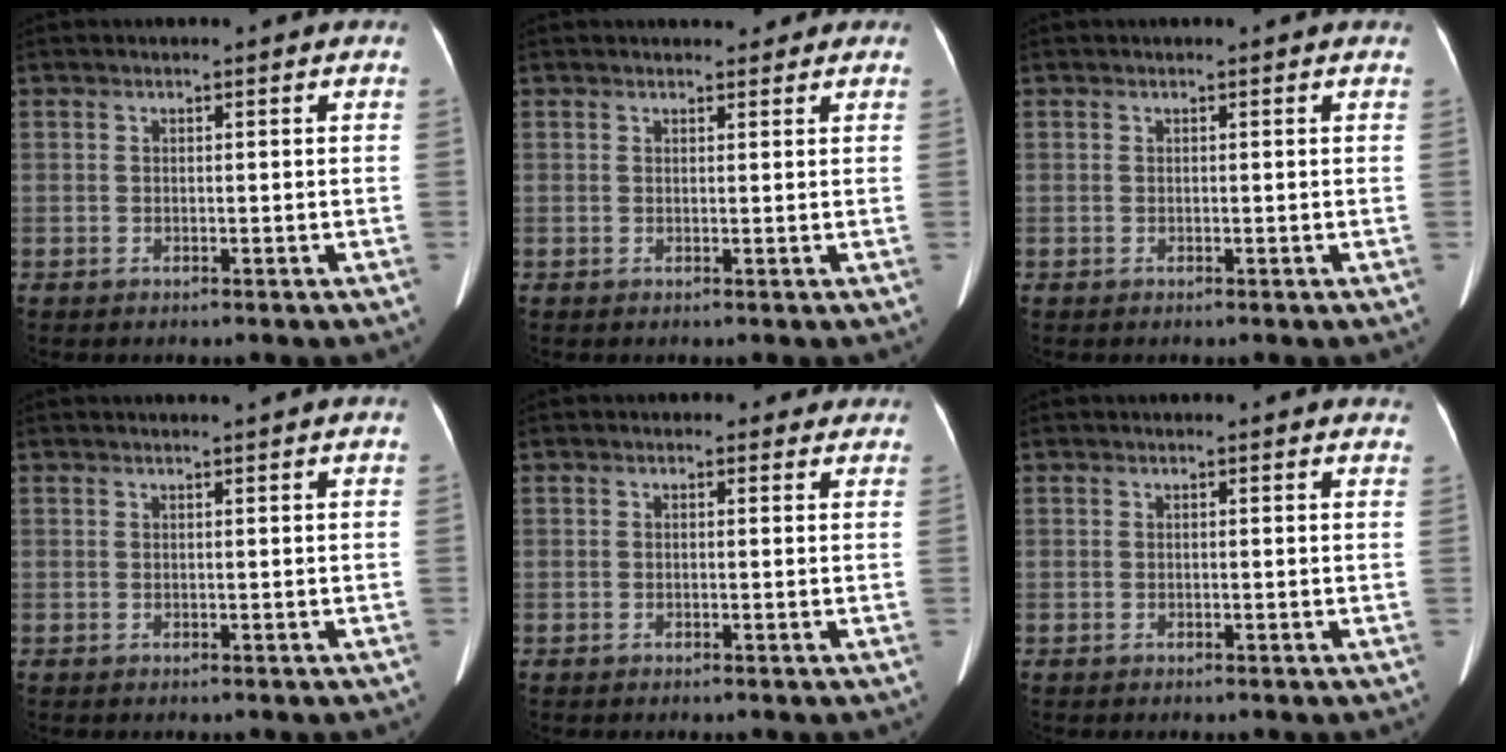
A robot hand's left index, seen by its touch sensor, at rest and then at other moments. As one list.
[{"total": 4.4, "force": [3.8, 1.4, 1.6], "torque": [-0.010, 0.013, 0.046]}, {"total": 0.6, "force": [0.6, 0.1, 0.2], "torque": [-0.004, 0.002, 0.001]}, {"total": 1.1, "force": [1.0, -0.3, 0.4], "torque": [-0.011, 0.000, 0.020]}, {"total": 1.8, "force": [1.3, 1.2, 0.3], "torque": [0.005, 0.005, 0.005]}, {"total": 2.2, "force": [2.1, 0.7, 0.4], "torque": [-0.003, -0.005, 0.002]}]